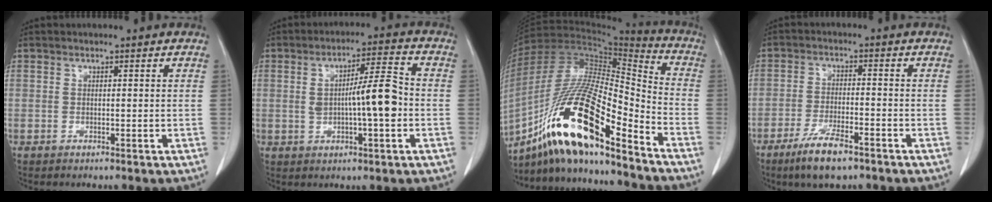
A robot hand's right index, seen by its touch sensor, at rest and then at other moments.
{"total": 8.5, "force": [-0.6, 1.2, 8.4], "torque": [-0.136, 0.013, -0.010]}
{"total": 20.3, "force": [-13.1, 3.1, 15.2], "torque": [-0.312, -0.008, -0.235]}
{"total": 7.2, "force": [-4.9, 1.3, 5.1], "torque": [-0.099, -0.011, -0.086]}